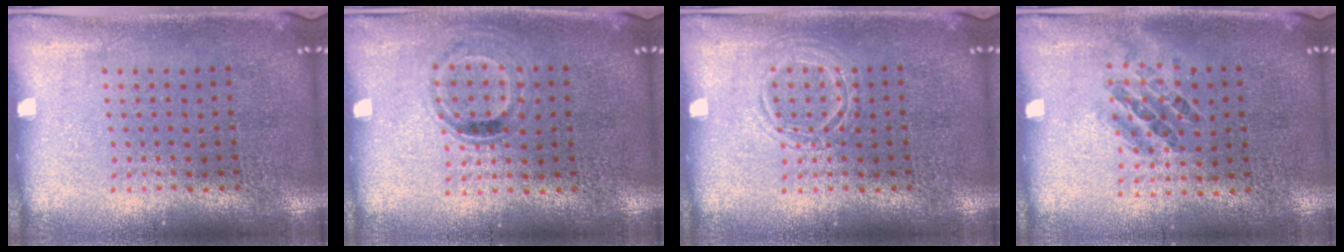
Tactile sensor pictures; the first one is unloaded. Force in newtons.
{"total": 1.0, "press": 0.9, "slide": 0.6}
{"total": 1.3, "press": 1.3, "slide": 0.2}
{"total": 0.9, "press": 0.7, "slide": 0.5}